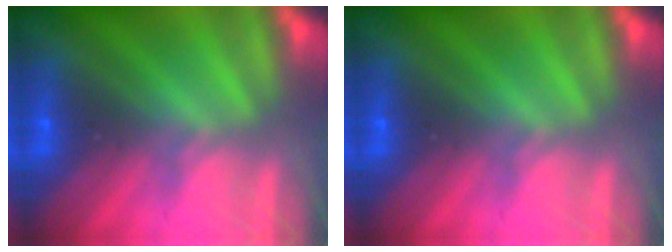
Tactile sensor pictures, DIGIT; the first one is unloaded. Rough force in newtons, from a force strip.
{"total": 0.0}